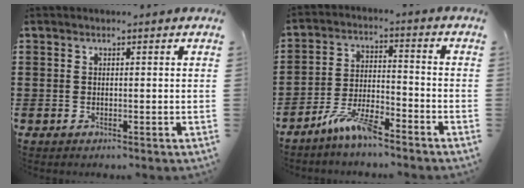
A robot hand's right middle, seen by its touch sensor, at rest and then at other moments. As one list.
[{"total": 6.8, "force": [-5.5, 1.2, 3.8], "torque": [-0.087, 0.000, -0.107]}]